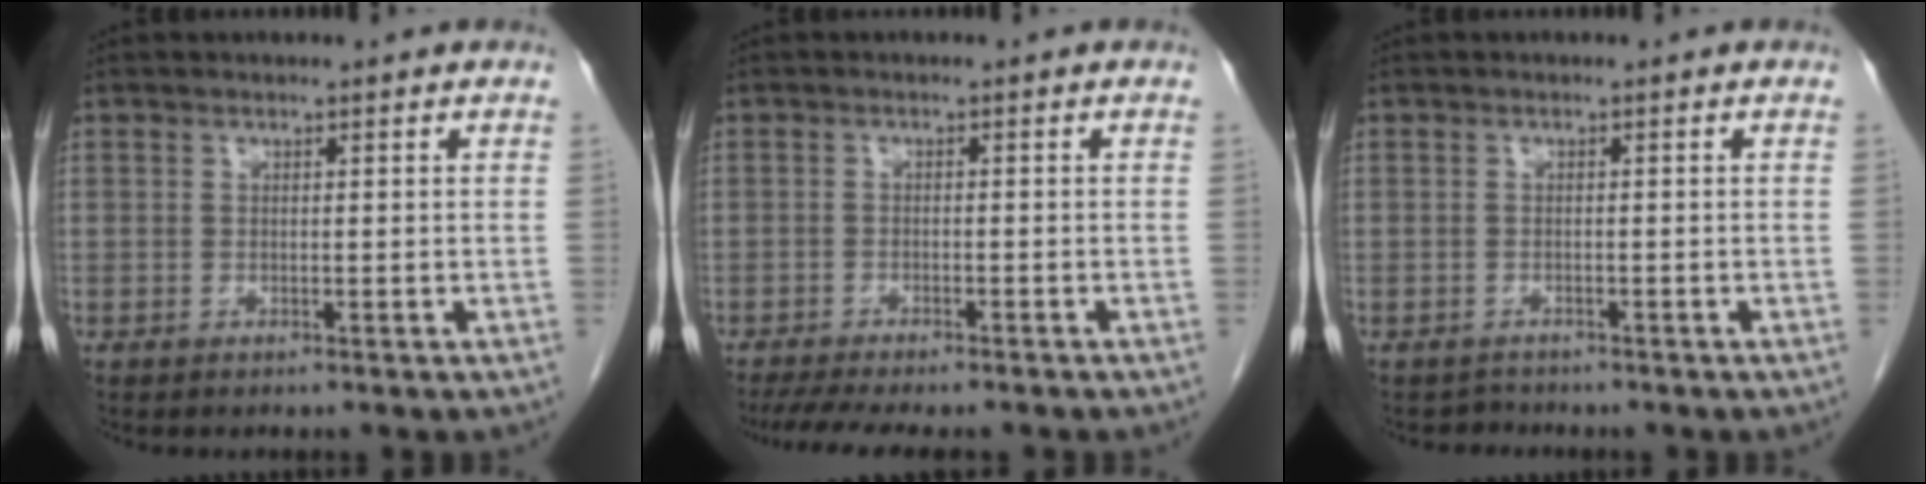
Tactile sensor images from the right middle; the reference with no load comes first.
{"total": 10.7, "force": [-9.1, 2.0, 5.1], "torque": [-0.076, -0.010, -0.129]}
{"total": 1.3, "force": [-1.1, 0.3, -0.6], "torque": [0.008, -0.003, -0.018]}